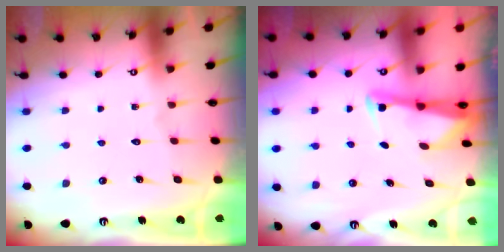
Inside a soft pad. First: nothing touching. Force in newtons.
{"total": 2.7, "press": 2.6, "slide": 0.3}